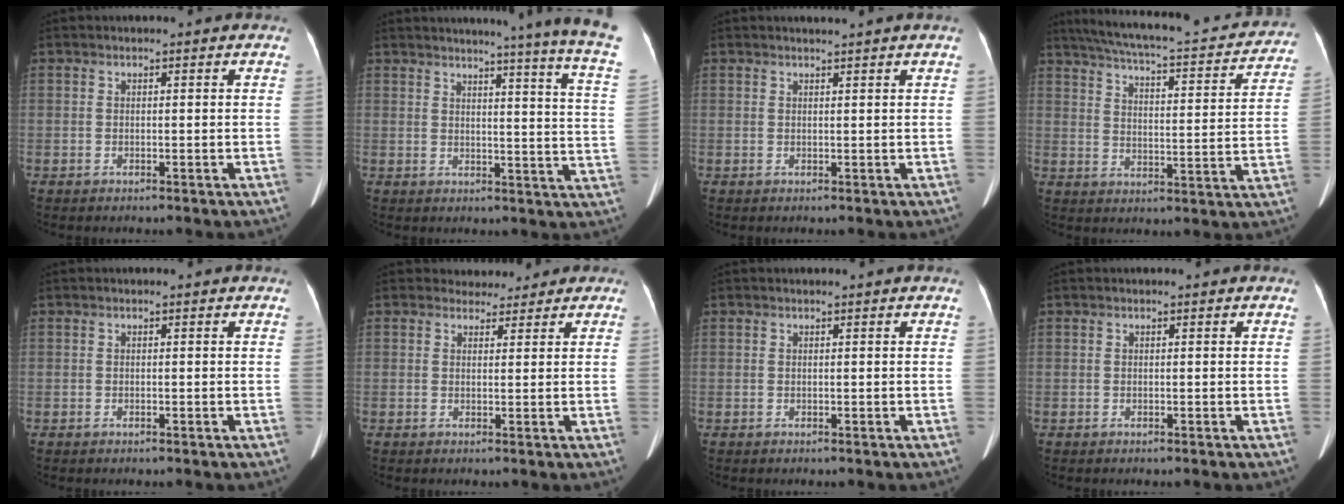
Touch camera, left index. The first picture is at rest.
{"total": 19.3, "force": [16.7, -2.6, 9.3], "torque": [-0.132, -0.102, 0.178]}
{"total": 1.7, "force": [1.5, -0.6, 0.5], "torque": [-0.011, -0.001, 0.029]}
{"total": 23.1, "force": [20.2, 4.6, 10.2], "torque": [-0.163, -0.002, 0.254]}
{"total": 0.0}
{"total": 3.4, "force": [2.8, 1.8, -0.1], "torque": [0.007, 0.006, 0.034]}
{"total": 0.6, "force": [0.6, 0.0, 0.2], "torque": [-0.004, 0.006, 0.011]}
{"total": 0.0}